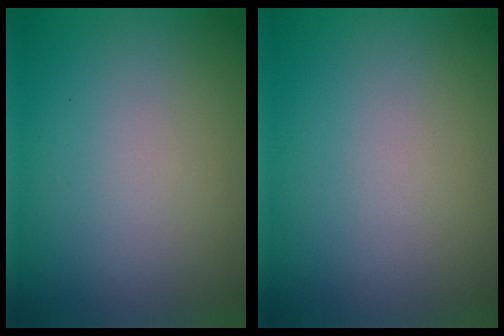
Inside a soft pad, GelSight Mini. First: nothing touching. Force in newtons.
{"total": 0.0}